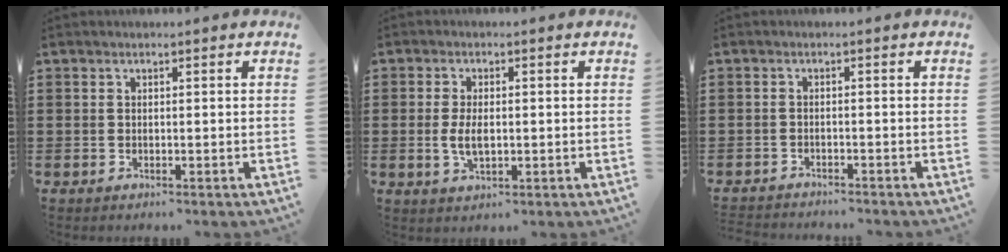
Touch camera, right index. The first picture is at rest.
{"total": 3.7, "force": [-0.1, 1.9, 3.2], "torque": [-0.069, 0.003, -0.004]}
{"total": 1.6, "force": [-1.6, 0.1, -0.2], "torque": [0.000, 0.001, -0.035]}